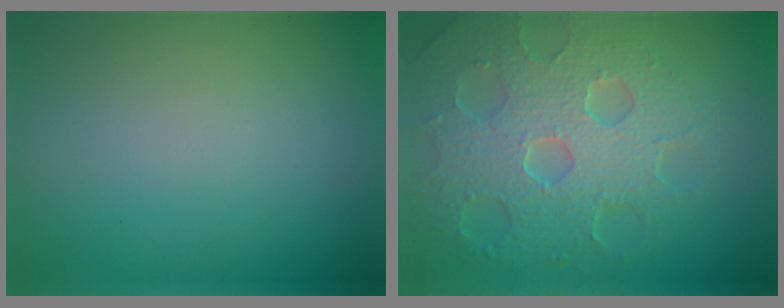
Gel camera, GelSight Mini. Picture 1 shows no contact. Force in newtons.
{"total": 8.5, "press": 5.9, "slide": 6.1}